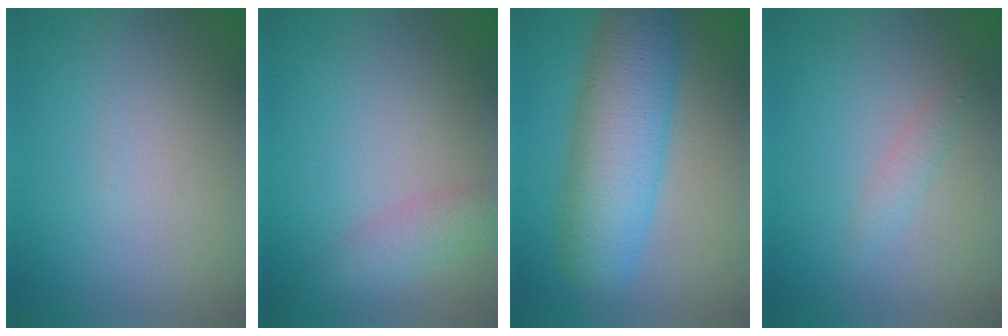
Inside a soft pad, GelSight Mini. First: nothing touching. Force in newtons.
{"total": 2.5, "press": 2.5, "slide": 0.1}
{"total": 7.7, "press": 7.7, "slide": 0.2}
{"total": 1.1, "press": 1.1, "slide": 0.0}